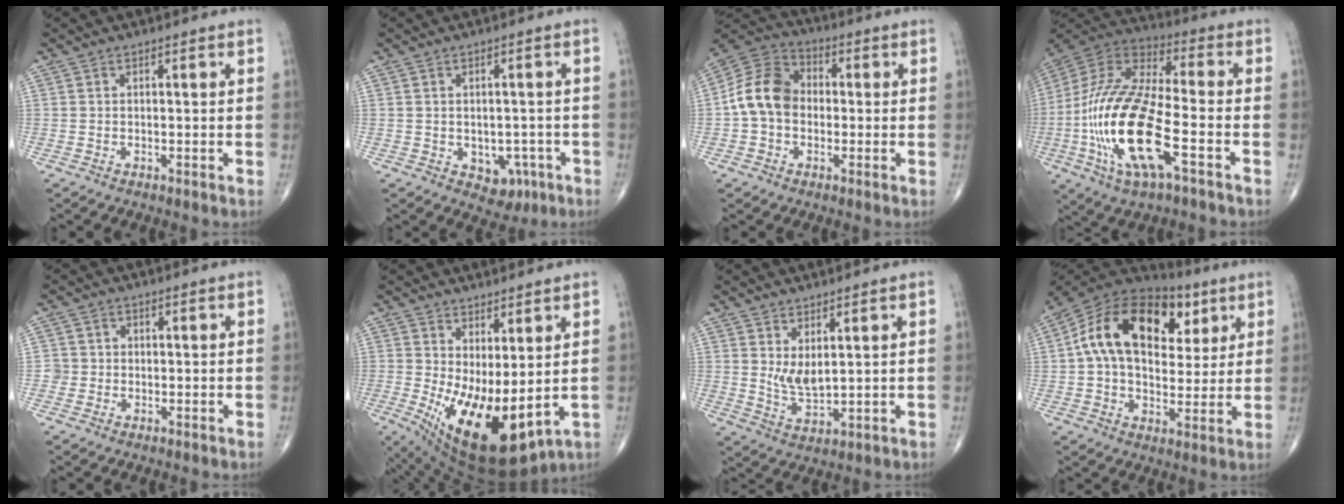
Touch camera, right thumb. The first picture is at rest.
{"total": 5.6, "force": [-1.9, 4.1, 3.3], "torque": [-0.016, 0.011, -0.015]}
{"total": 11.3, "force": [-0.6, 8.8, 7.0], "torque": [-0.119, 0.035, -0.025]}
{"total": 23.4, "force": [-6.8, 8.3, 20.9], "torque": [-0.463, 0.015, -0.122]}
{"total": 2.2, "force": [-0.5, 2.1, -0.1], "torque": [0.021, 0.010, -0.013]}
{"total": 15.5, "force": [-0.6, 6.4, 14.2], "torque": [-0.242, -0.030, 0.018]}
{"total": 5.0, "force": [1.8, 2.1, 4.2], "torque": [-0.075, -0.028, 0.044]}
{"total": 22.2, "force": [6.4, 14.0, 16.0], "torque": [-0.248, 0.015, 0.094]}